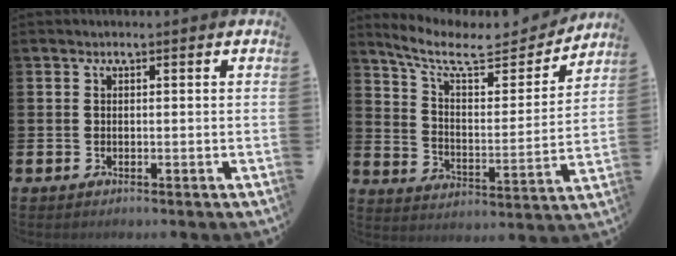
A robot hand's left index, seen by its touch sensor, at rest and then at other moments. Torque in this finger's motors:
{"motor_torque": [0.87, -1.27, 0.24, 0.07]}